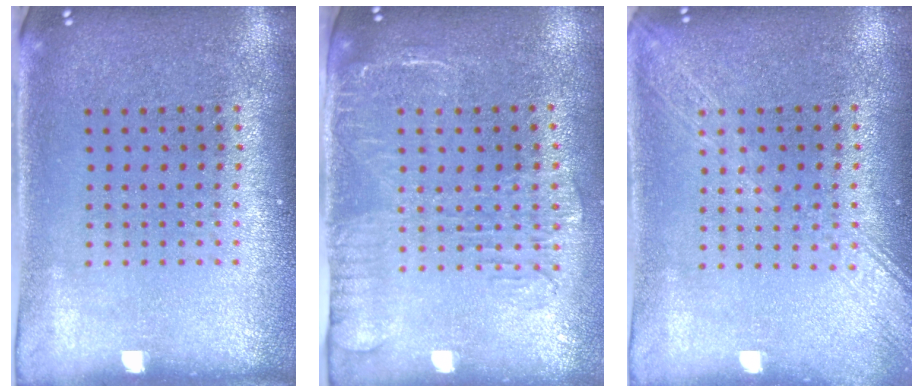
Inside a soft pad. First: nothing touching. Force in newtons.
{"total": 1.9, "press": 1.6, "slide": 1.0}
{"total": 1.8, "press": 1.7, "slide": 0.2}